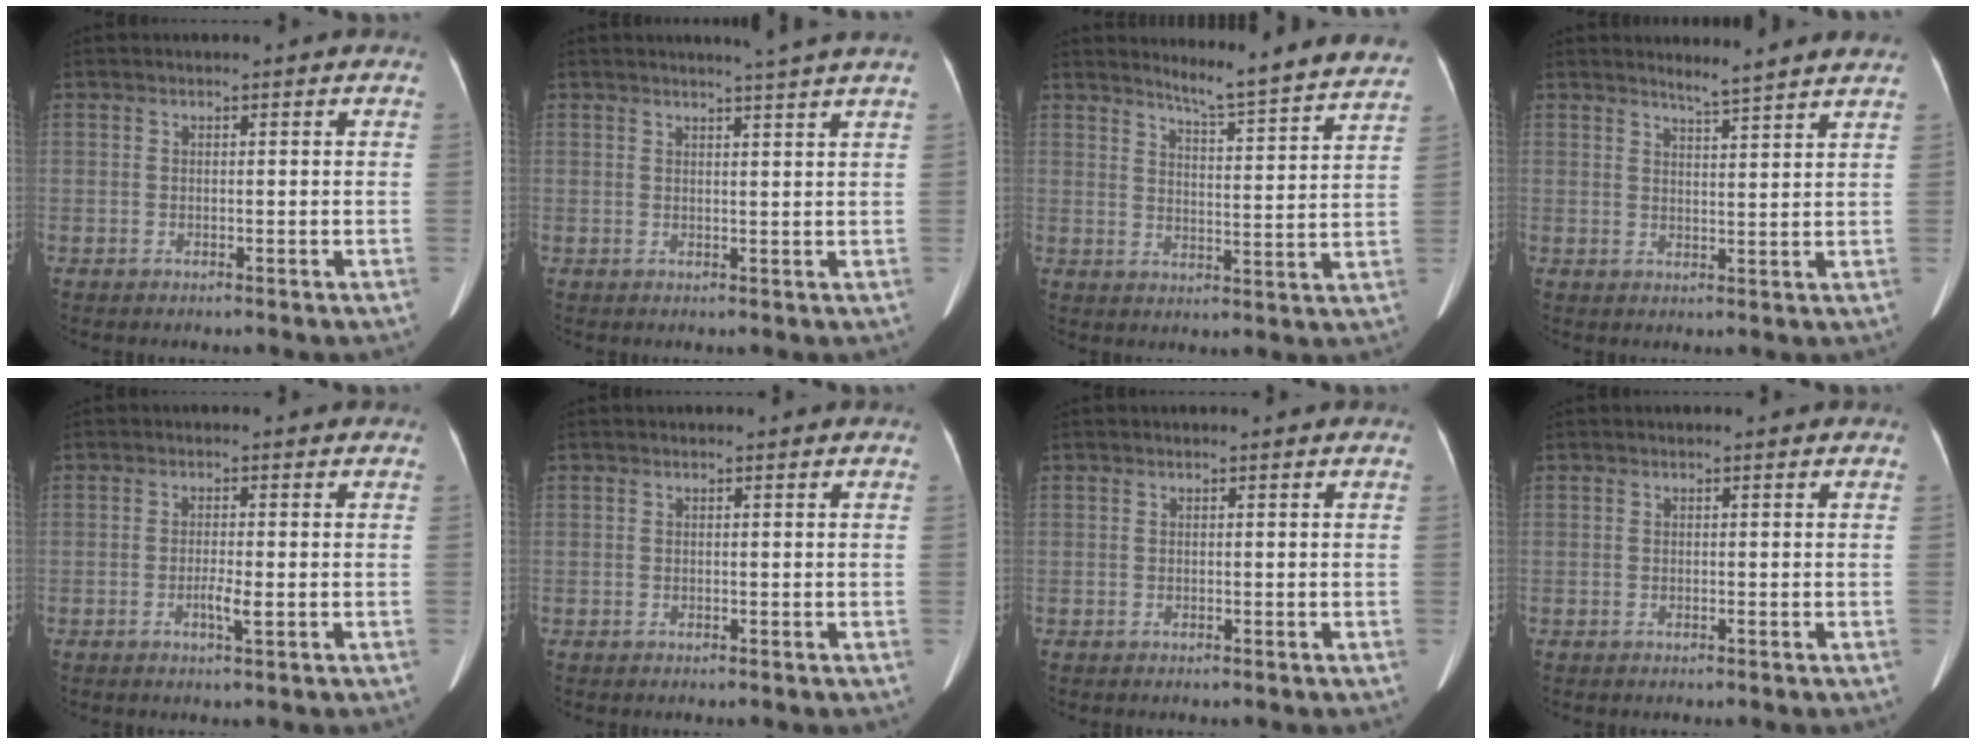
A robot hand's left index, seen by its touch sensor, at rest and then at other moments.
{"total": 4.3, "force": [3.7, -1.2, 1.9], "torque": [-0.026, -0.004, 0.039]}
{"total": 14.9, "force": [14.3, -0.4, 4.3], "torque": [-0.061, -0.059, 0.169]}
{"total": 5.2, "force": [4.9, -0.7, 1.7], "torque": [-0.035, -0.002, 0.059]}
{"total": 2.1, "force": [-0.6, 0.1, 2.0], "torque": [-0.038, -0.002, -0.011]}
{"total": 0.0}
{"total": 0.0}
{"total": 0.0}